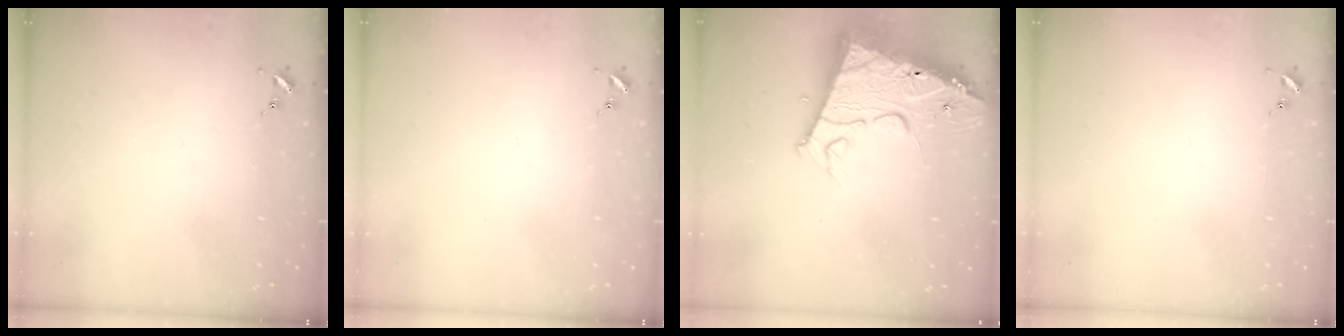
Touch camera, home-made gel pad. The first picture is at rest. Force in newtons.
{"total": 0.0}
{"total": 18.2, "press": 18.1, "slide": 1.8}
{"total": 0.0}